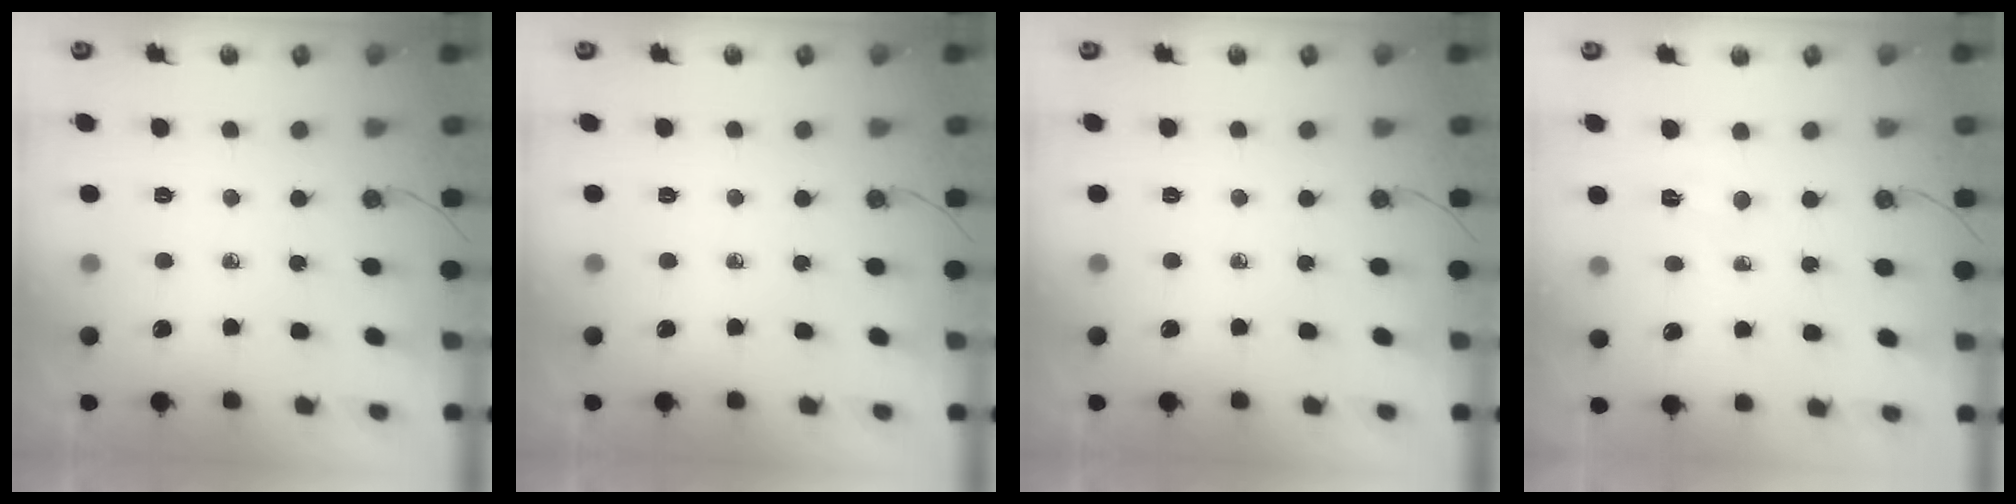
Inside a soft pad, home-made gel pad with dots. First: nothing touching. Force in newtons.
{"total": 0.0}
{"total": 0.0}
{"total": 3.2, "press": 2.7, "slide": 1.7}